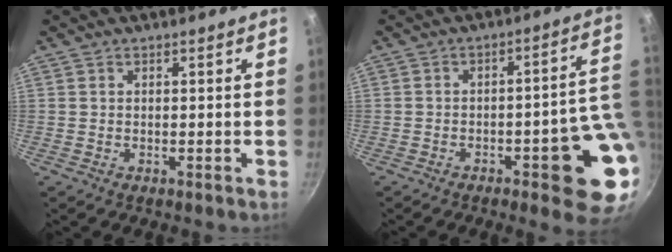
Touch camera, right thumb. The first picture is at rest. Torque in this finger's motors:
{"motor_torque": [2.58, 2.38, 1.96, -0.81, 0.19]}